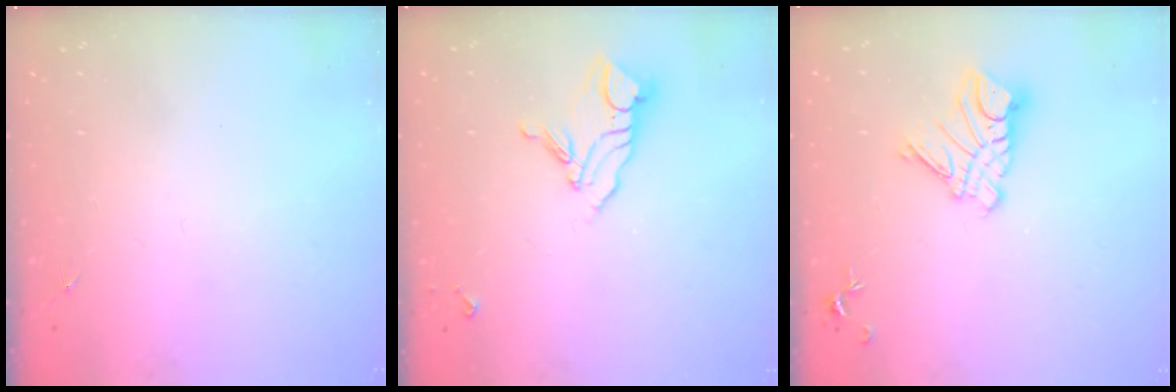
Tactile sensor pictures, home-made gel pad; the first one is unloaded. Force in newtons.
{"total": 10.7, "press": 10.6, "slide": 1.0}
{"total": 11.1, "press": 11.0, "slide": 1.1}